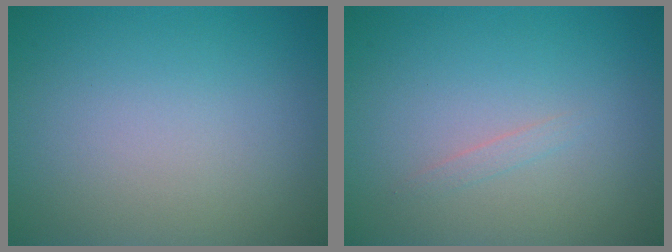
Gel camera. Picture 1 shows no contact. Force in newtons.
{"total": 0.6, "press": 0.6, "slide": 0.0}